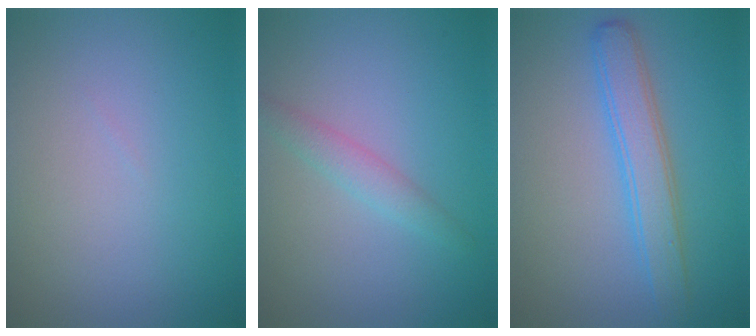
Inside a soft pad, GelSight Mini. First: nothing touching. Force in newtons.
{"total": 1.9, "press": 1.9, "slide": 0.0}
{"total": 3.5, "press": 3.5, "slide": 0.0}